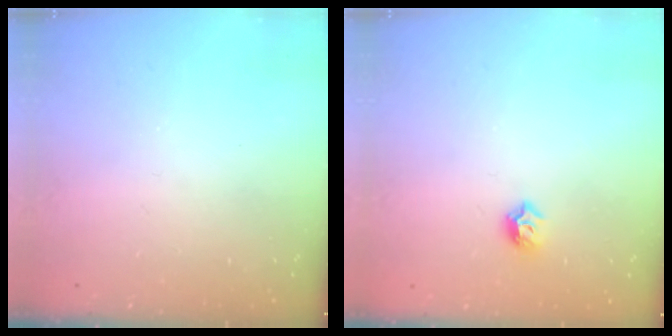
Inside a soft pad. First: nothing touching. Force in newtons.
{"total": 5.6, "press": 5.6, "slide": 0.8}